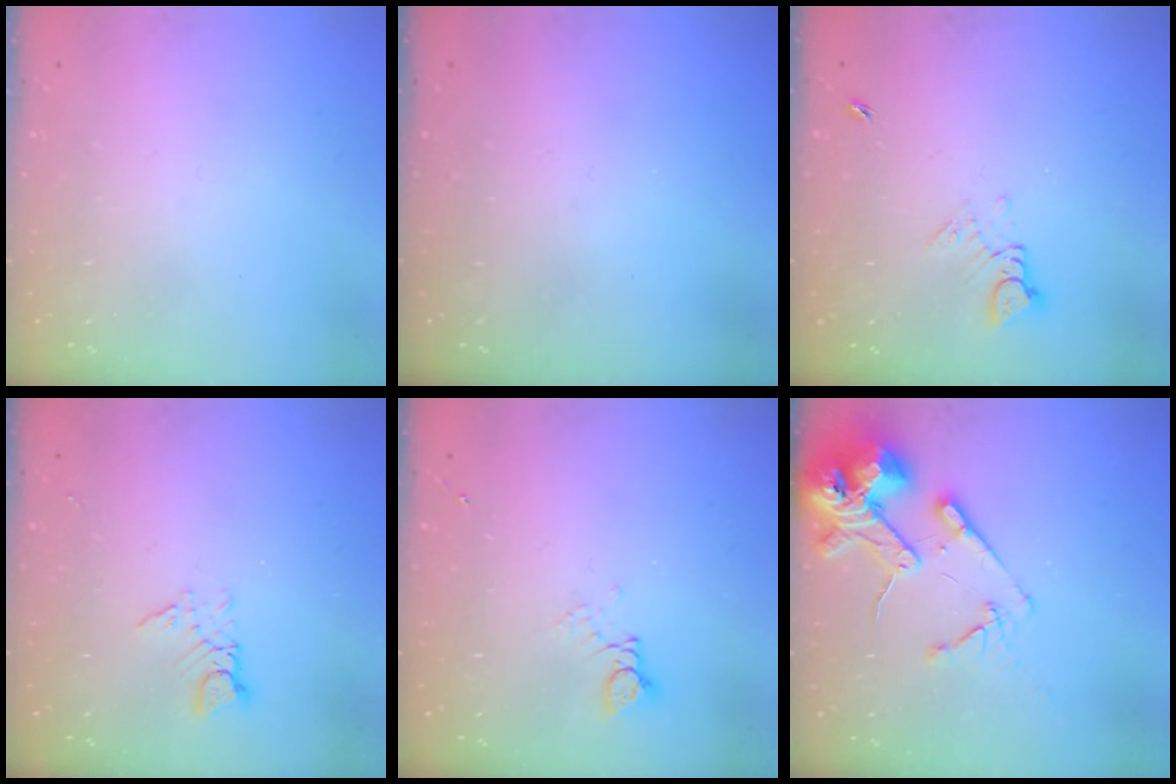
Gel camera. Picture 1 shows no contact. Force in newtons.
{"total": 0.0}
{"total": 3.4, "press": 3.4, "slide": 0.5}
{"total": 3.0, "press": 3.0, "slide": 0.3}
{"total": 2.8, "press": 2.8, "slide": 0.2}
{"total": 13.9, "press": 13.8, "slide": 1.8}